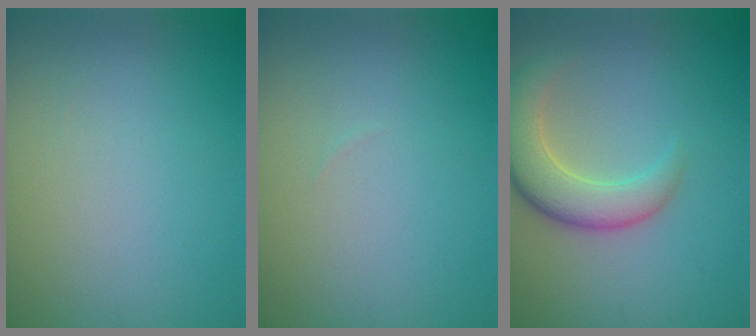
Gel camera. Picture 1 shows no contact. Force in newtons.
{"total": 0.0}
{"total": 4.9, "press": 4.8, "slide": 0.5}